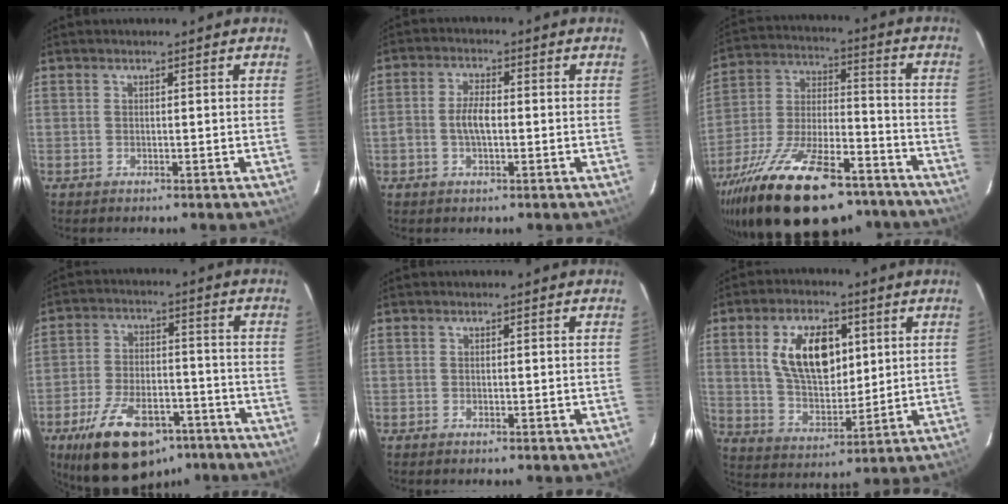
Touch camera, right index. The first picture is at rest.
{"total": 4.5, "force": [-0.7, 2.1, 3.9], "torque": [-0.080, 0.007, -0.012]}
{"total": 28.9, "force": [-20.1, 11.4, 17.4], "torque": [-0.328, -0.020, -0.308]}
{"total": 18.6, "force": [-11.9, 9.1, 11.0], "torque": [-0.214, -0.007, -0.182]}
{"total": 0.0}
{"total": 13.8, "force": [4.2, 7.7, 10.7], "torque": [-0.190, 0.014, 0.084]}